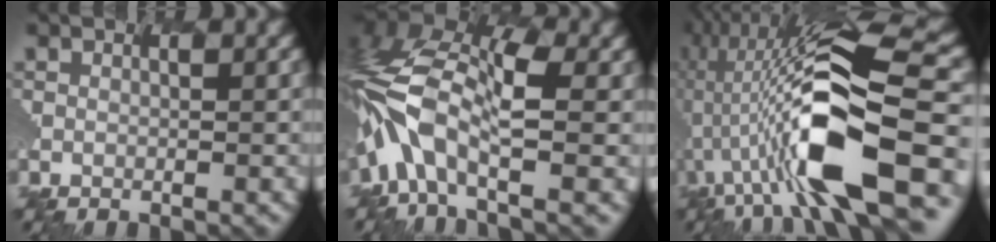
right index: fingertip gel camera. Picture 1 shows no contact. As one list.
[{"total": 8.2, "force": [-1.5, 4.1, 6.9], "torque": [-0.185, 0.027, -0.057]}, {"total": 13.7, "force": [-1.8, 4.4, 12.9], "torque": [-0.257, 0.051, -0.053]}]